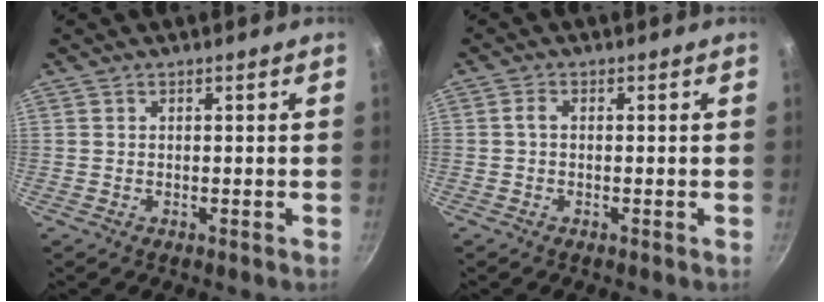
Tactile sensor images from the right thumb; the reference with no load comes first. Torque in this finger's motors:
{"motor_torque": [1.78, 1.84, 1.06, -0.46, 0.44]}